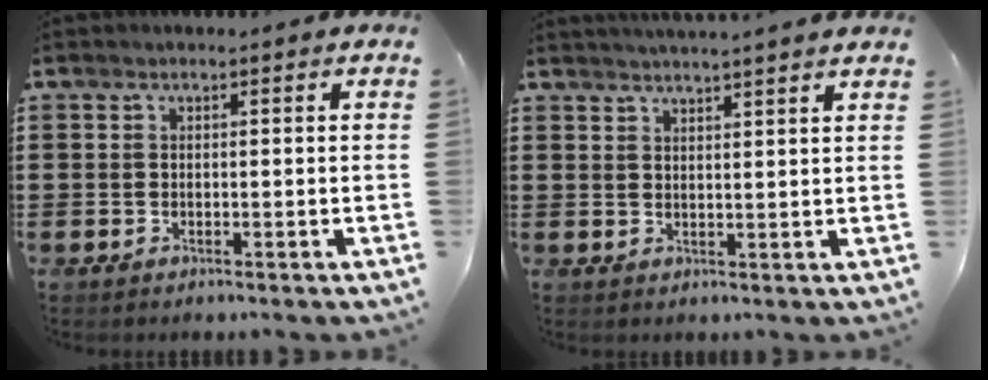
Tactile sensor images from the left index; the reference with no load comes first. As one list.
[{"total": 2.6, "force": [2.5, -0.7, 0.3], "torque": [-0.012, -0.011, 0.044]}]